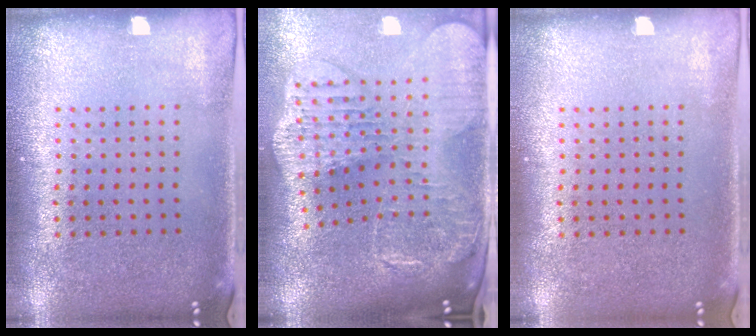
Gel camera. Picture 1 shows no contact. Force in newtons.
{"total": 3.3, "press": 2.6, "slide": 2.0}
{"total": 0.0}